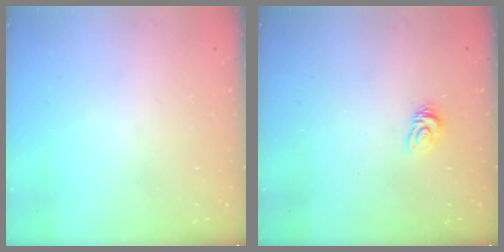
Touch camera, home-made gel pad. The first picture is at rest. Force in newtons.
{"total": 4.5, "press": 4.5, "slide": 0.2}